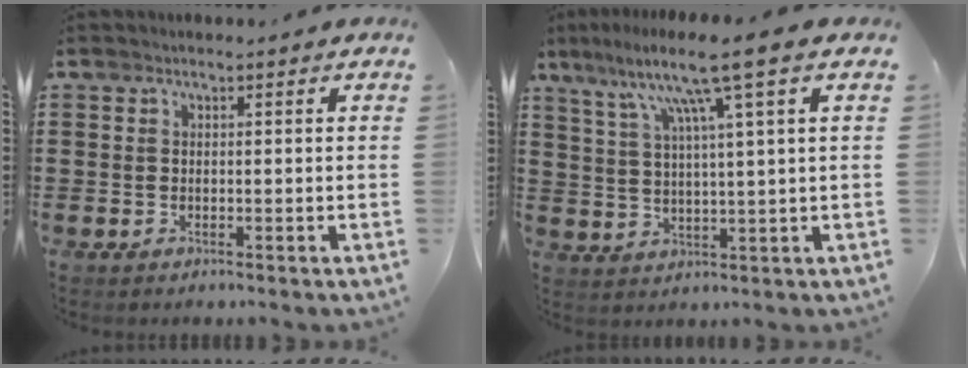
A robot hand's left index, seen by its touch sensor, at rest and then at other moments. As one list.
[{"total": 9.7, "force": [5.6, -0.3, 7.9], "torque": [-0.168, -0.007, 0.089]}]